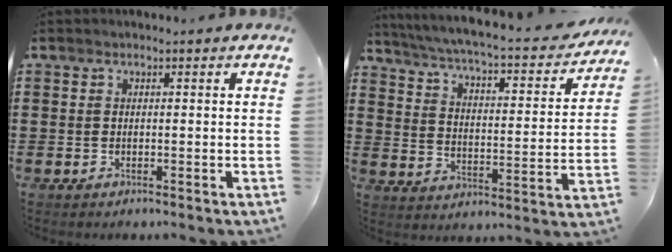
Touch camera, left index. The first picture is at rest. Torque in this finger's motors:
{"motor_torque": [1.25, -0.89, 1.05, 0.13]}